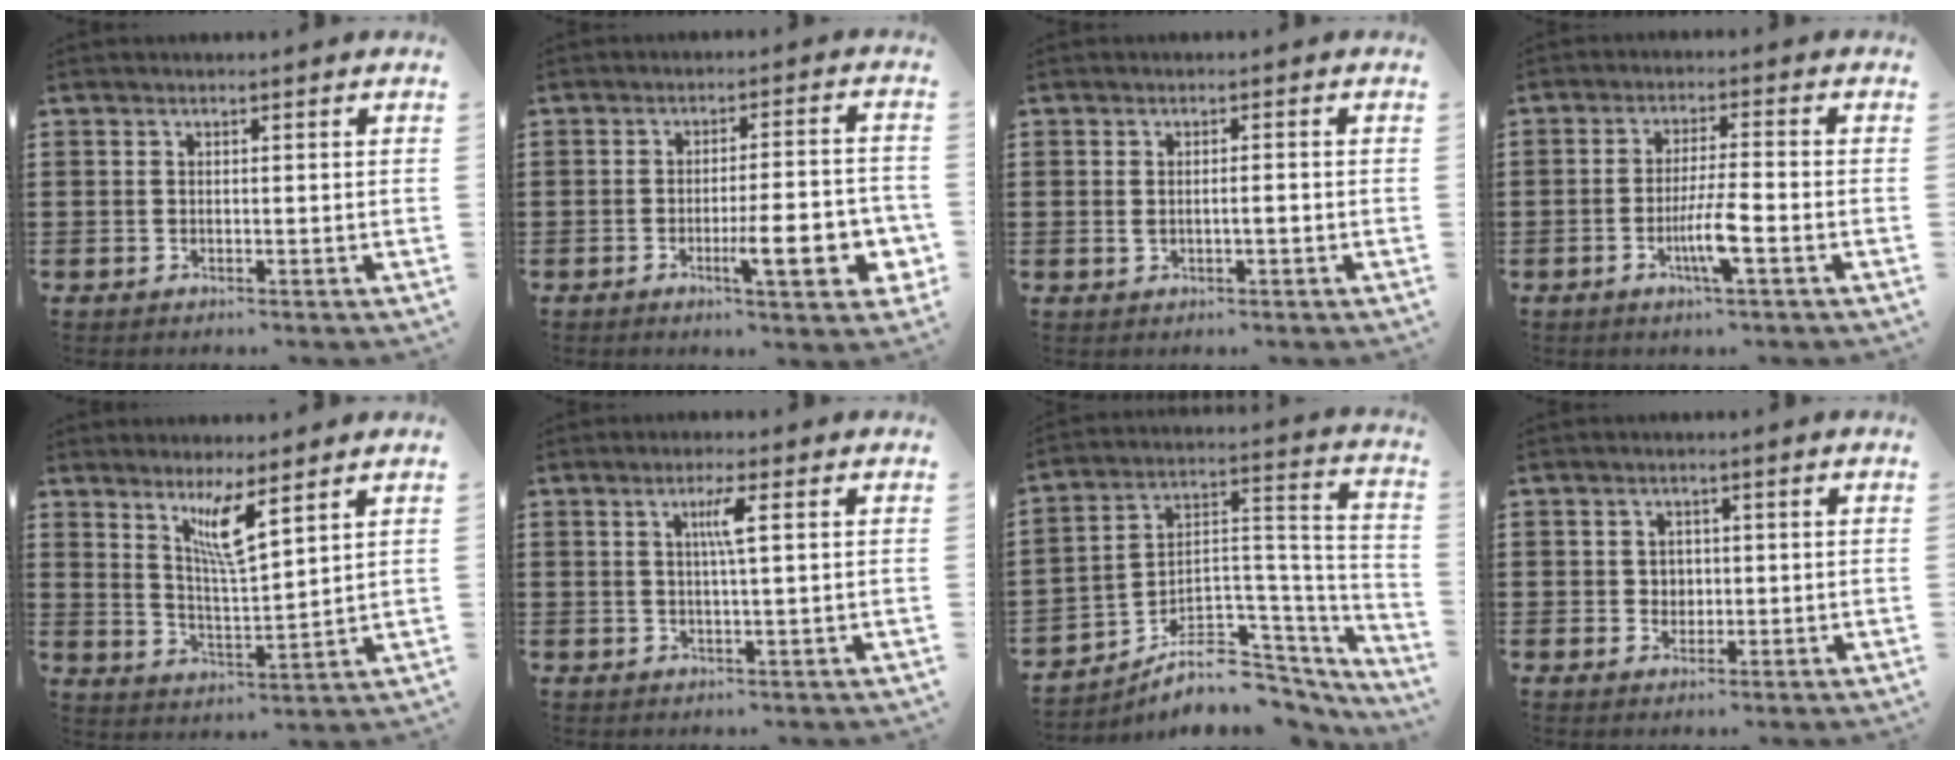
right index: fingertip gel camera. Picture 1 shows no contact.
{"total": 9.8, "force": [-3.0, 2.2, 9.1], "torque": [-0.126, -0.007, -0.045]}
{"total": 2.0, "force": [-0.2, 0.5, 2.0], "torque": [-0.037, -0.002, -0.005]}
{"total": 5.9, "force": [-2.3, 0.4, 5.4], "torque": [-0.110, -0.016, -0.044]}
{"total": 6.5, "force": [4.1, 0.7, 5.0], "torque": [-0.103, -0.008, 0.068]}
{"total": 3.5, "force": [0.9, -0.1, 3.4], "torque": [-0.069, 0.000, 0.011]}
{"total": 6.9, "force": [-4.9, 4.2, 2.6], "torque": [-0.045, 0.006, -0.084]}
{"total": 1.8, "force": [0.3, 1.8, 0.4], "torque": [-0.016, 0.009, 0.003]}